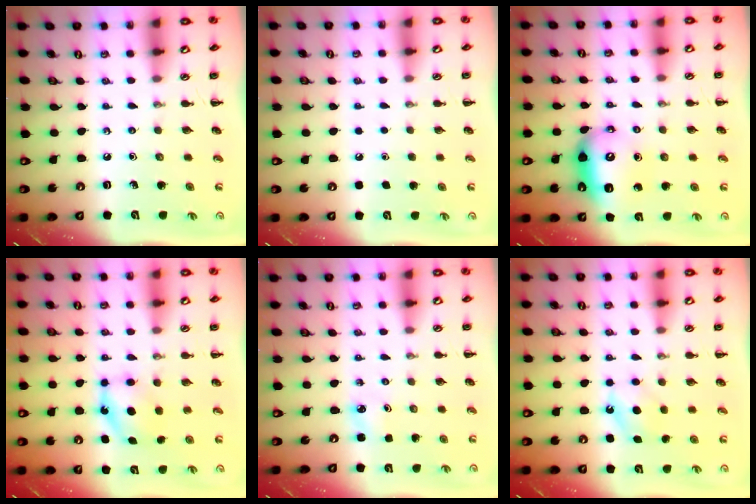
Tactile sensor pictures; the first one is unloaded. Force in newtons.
{"total": 1.6, "press": 1.6, "slide": 0.1}
{"total": 9.5, "press": 9.5, "slide": 1.1}
{"total": 6.0, "press": 5.7, "slide": 1.7}
{"total": 2.5, "press": 2.4, "slide": 0.8}
{"total": 5.5, "press": 5.2, "slide": 1.7}